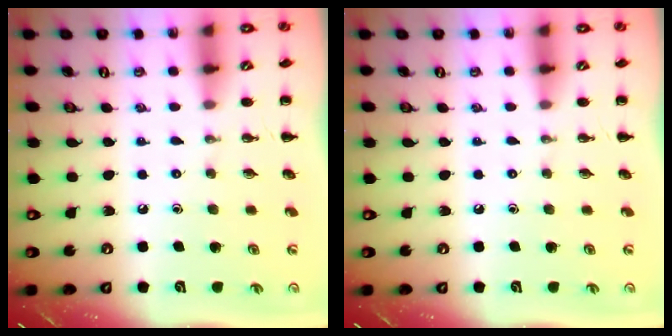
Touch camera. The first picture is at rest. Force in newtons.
{"total": 0.0}